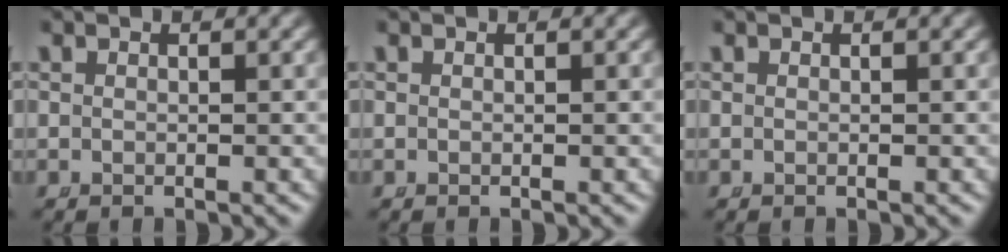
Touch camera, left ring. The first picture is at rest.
{"total": 0.0}
{"total": 0.0}